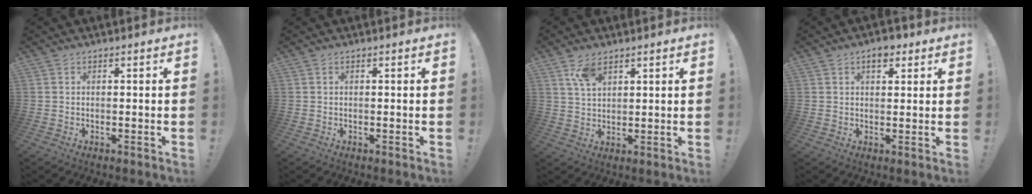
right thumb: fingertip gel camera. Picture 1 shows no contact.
{"total": 0.0}
{"total": 6.5, "force": [3.9, 3.2, 4.1], "torque": [-0.070, -0.015, 0.072]}
{"total": 4.1, "force": [2.3, 2.5, 2.3], "torque": [-0.018, -0.007, 0.036]}